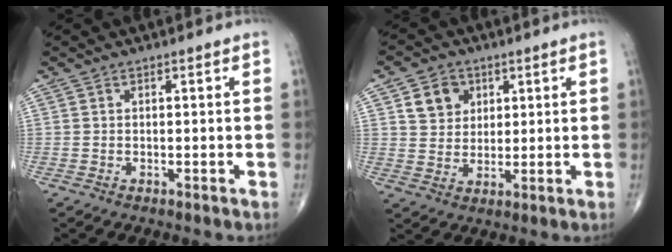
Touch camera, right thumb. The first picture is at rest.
{"total": 6.7, "force": [2.7, 5.6, 2.5], "torque": [-0.016, -0.010, 0.048]}